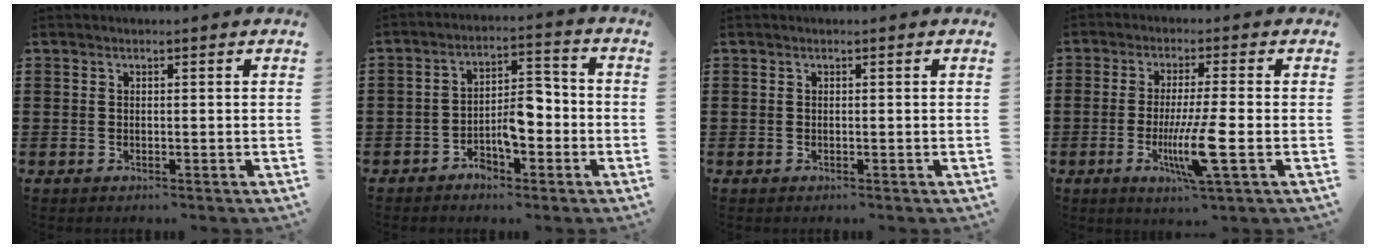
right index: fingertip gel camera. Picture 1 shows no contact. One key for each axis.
{"total": 6.0, "fx": -2.4, "fy": 3.1, "fz": 4.5, "tx": -0.072, "ty": 0.006, "tz": -0.046}
{"total": 0.0}
{"total": 9.0, "fx": -2.4, "fy": 0.6, "fz": 8.7, "tx": -0.170, "ty": -0.023, "tz": -0.047}